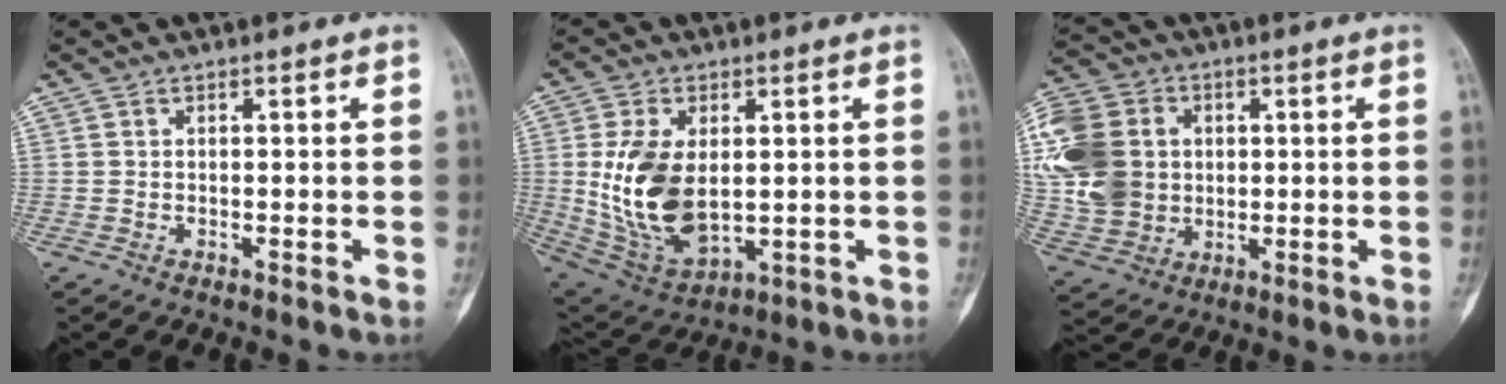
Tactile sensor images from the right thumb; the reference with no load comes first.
{"total": 15.2, "force": [0.8, 8.9, 12.3], "torque": [-0.228, -0.011, 0.037]}
{"total": 19.9, "force": [2.5, 15.6, 12.2], "torque": [-0.268, 0.019, 0.058]}